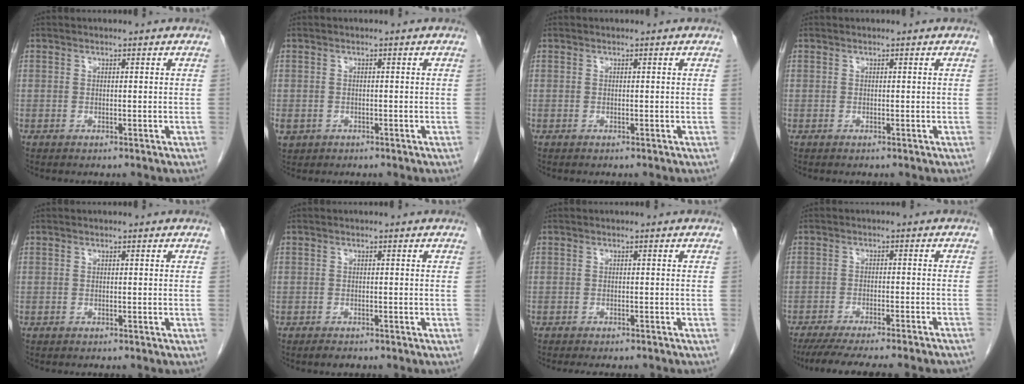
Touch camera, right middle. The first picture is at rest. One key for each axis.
{"total": 3.0, "fx": -1.5, "fy": 2.5, "fz": 0.8, "tx": -0.015, "ty": -0.001, "tz": -0.019}
{"total": 0.0}
{"total": 0.0}
{"total": 0.0}
{"total": 1.3, "fx": -1.1, "fy": 0.6, "fz": 0.5, "tx": -0.013, "ty": -0.002, "tz": -0.013}
{"total": 5.8, "fx": -5.1, "fy": 1.6, "fz": 2.2, "tx": -0.021, "ty": -0.004, "tz": -0.063}
{"total": 18.9, "fx": -16.8, "fy": 1.3, "fz": 8.5, "tx": -0.112, "ty": -0.030, "tz": -0.220}